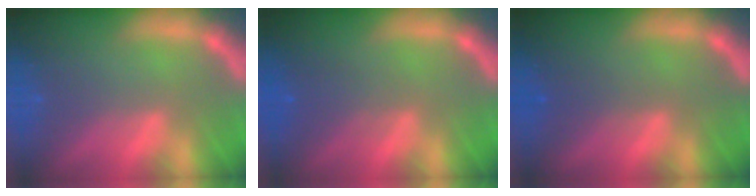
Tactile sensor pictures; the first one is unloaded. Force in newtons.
{"total": 2.5}
{"total": 1.5}